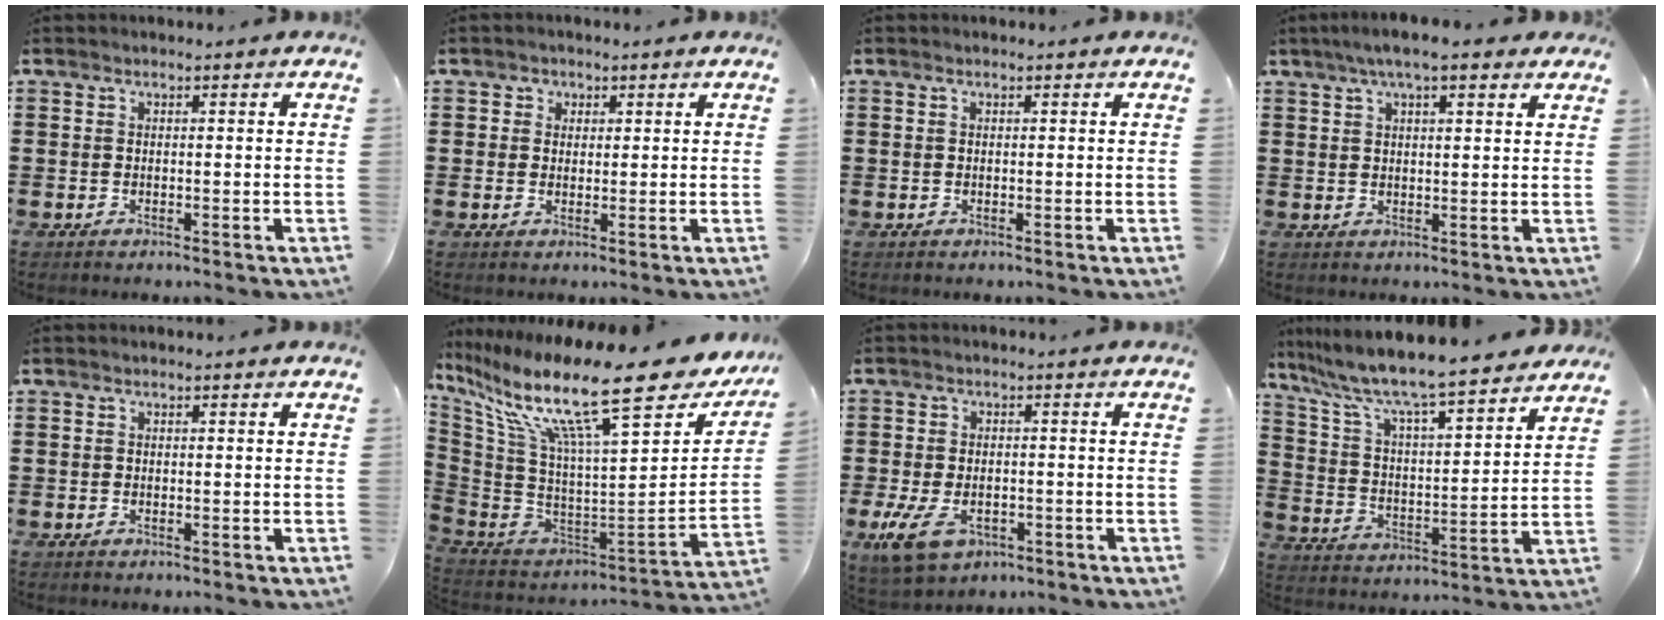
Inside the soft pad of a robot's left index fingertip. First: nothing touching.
{"total": 1.5, "force": [0.7, 1.4, 0.1], "torque": [0.000, 0.004, 0.010]}
{"total": 0.0}
{"total": 5.3, "force": [3.6, 0.8, 3.7], "torque": [-0.079, 0.005, 0.063]}
{"total": 0.0}
{"total": 18.8, "force": [11.8, 2.8, 14.4], "torque": [-0.273, -0.082, 0.181]}
{"total": 5.9, "force": [-2.7, 3.5, 3.9], "torque": [-0.092, 0.000, -0.051]}
{"total": 8.1, "force": [7.2, 0.3, 3.7], "torque": [-0.107, -0.055, 0.118]}